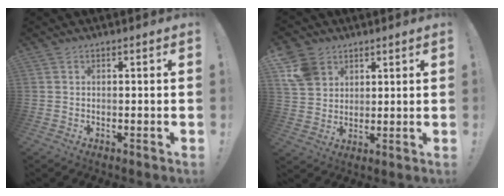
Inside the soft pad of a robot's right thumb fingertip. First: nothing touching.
{"total": 9.6, "force": [5.1, 7.4, 3.3], "torque": [-0.057, -0.021, 0.106]}